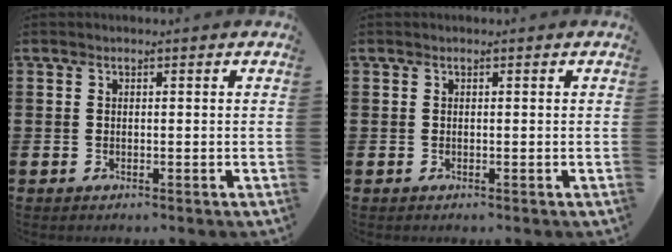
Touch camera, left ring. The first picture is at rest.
{"total": 0.0}